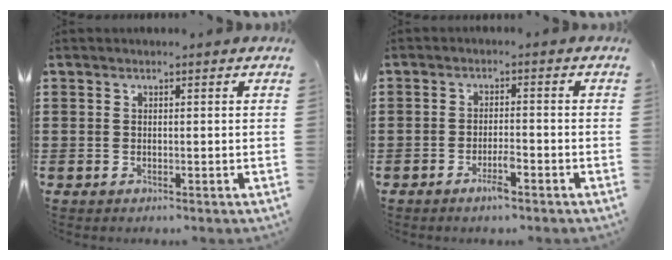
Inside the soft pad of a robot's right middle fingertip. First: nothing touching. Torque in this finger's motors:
{"motor_torque": [0.63, -0.51, 0.03, 0.05]}